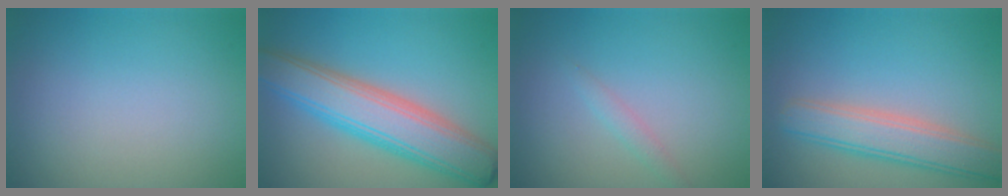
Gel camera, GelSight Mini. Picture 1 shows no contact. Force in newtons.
{"total": 7.7, "press": 7.6, "slide": 0.5}
{"total": 1.0, "press": 0.9, "slide": 0.1}
{"total": 4.7, "press": 4.7, "slide": 0.4}